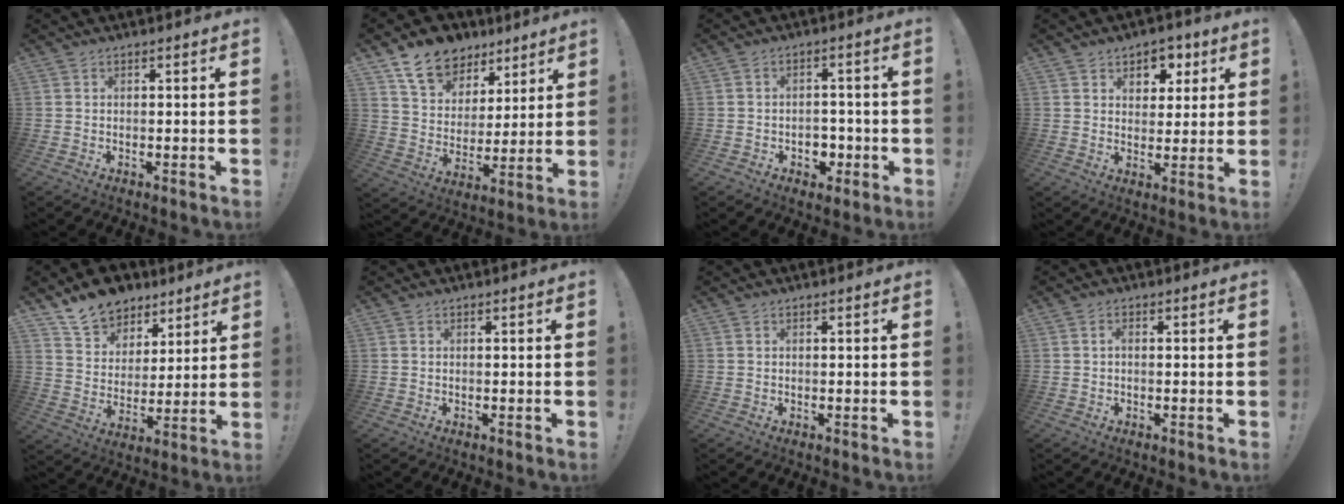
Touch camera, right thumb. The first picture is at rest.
{"total": 13.5, "force": [9.7, 8.4, 4.2], "torque": [-0.072, -0.066, 0.184]}
{"total": 5.2, "force": [-1.4, 4.5, 2.2], "torque": [-0.024, 0.004, -0.022]}
{"total": 6.7, "force": [3.3, 5.5, 2.0], "torque": [-0.023, -0.024, 0.064]}
{"total": 13.6, "force": [10.4, 8.2, 3.3], "torque": [-0.055, -0.078, 0.199]}
{"total": 0.0}
{"total": 0.0}
{"total": 0.9, "force": [-0.3, 0.4, 0.7], "torque": [-0.019, 0.006, -0.006]}